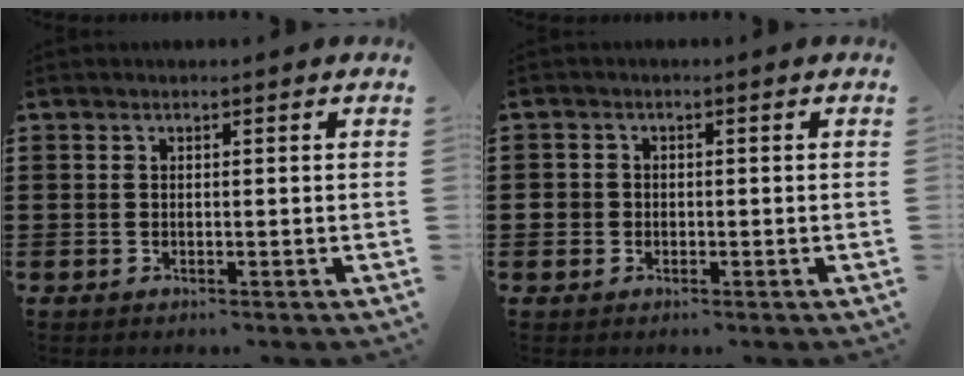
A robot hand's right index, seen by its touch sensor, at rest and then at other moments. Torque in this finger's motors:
{"motor_torque": [0.28, 0.91, 0.01, 0.02]}